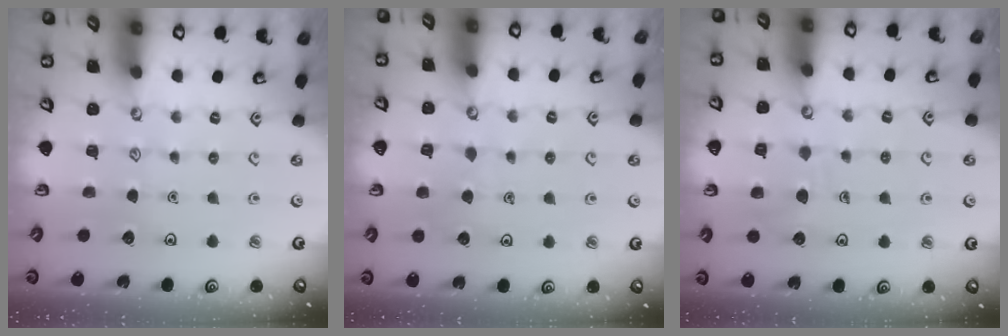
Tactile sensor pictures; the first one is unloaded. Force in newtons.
{"total": 4.2, "press": 4.2, "slide": 0.3}
{"total": 8.0, "press": 8.0, "slide": 0.8}